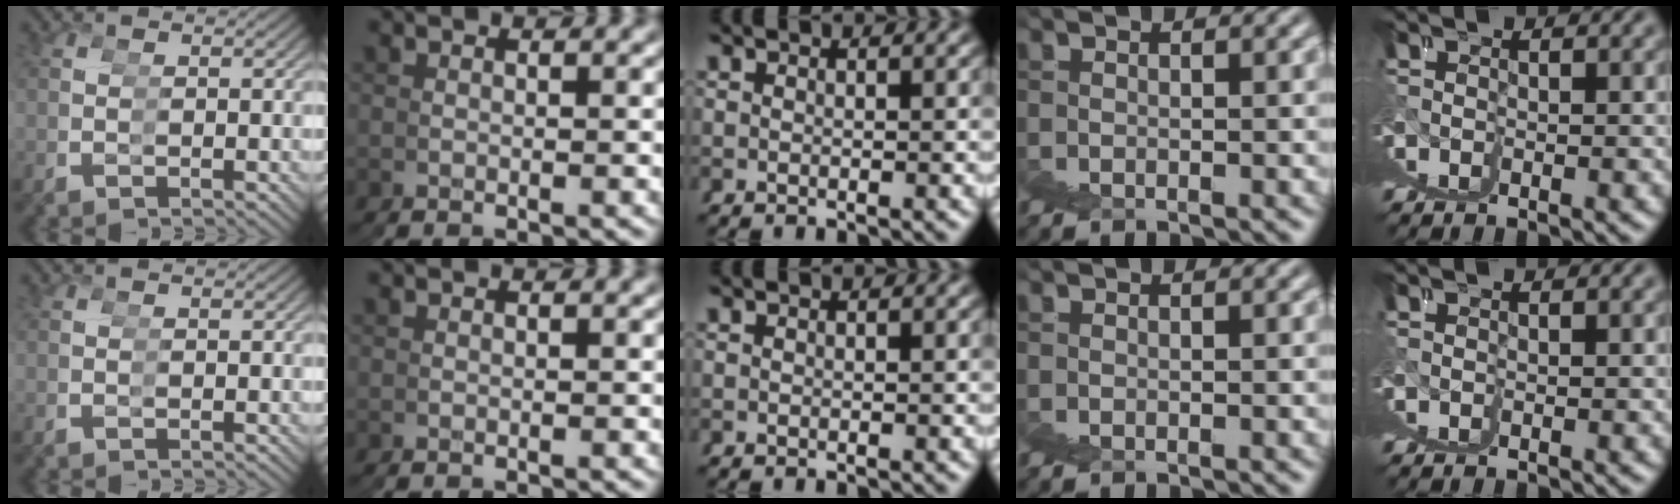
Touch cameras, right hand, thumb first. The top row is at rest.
{}